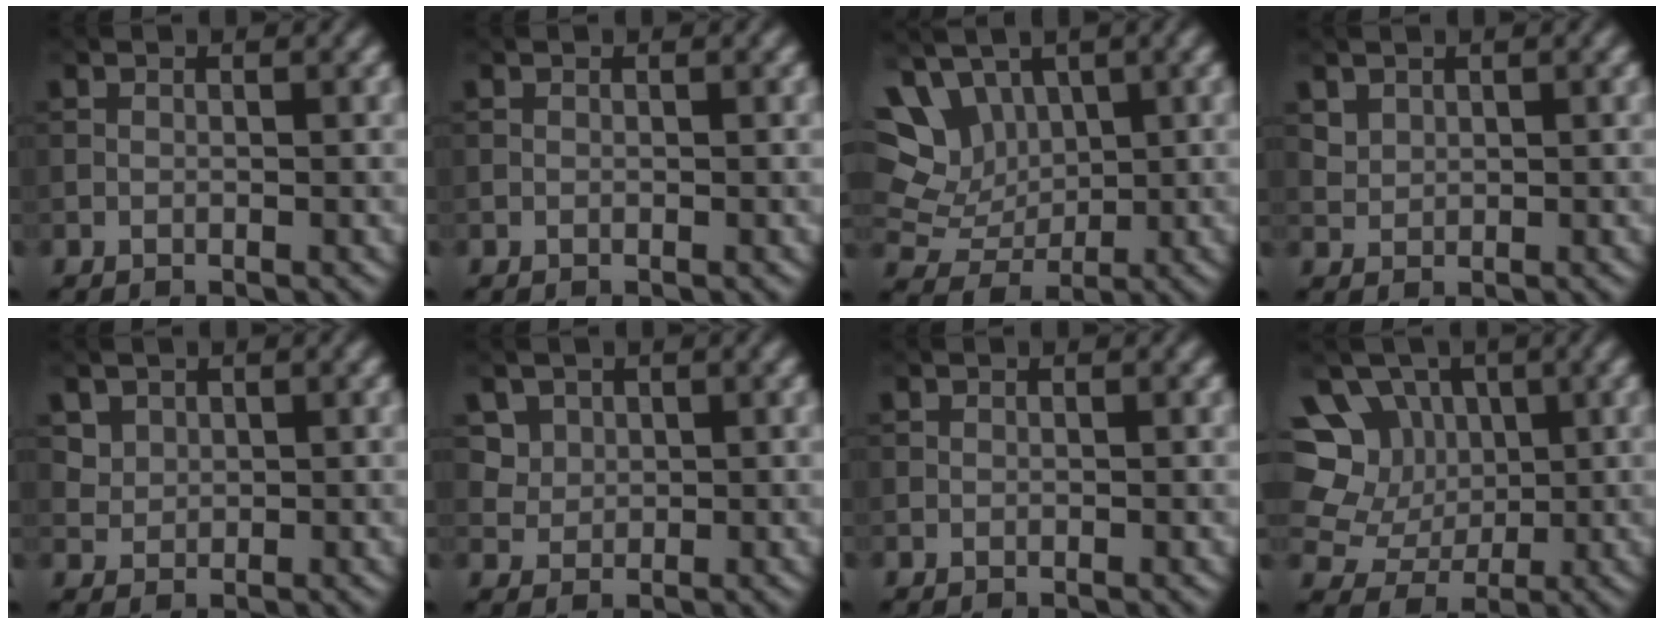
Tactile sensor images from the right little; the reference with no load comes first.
{"total": 0.0}
{"total": 8.4, "force": [3.5, 6.3, 4.3], "torque": [-0.085, 0.016, 0.065]}
{"total": 1.3, "force": [0.8, 0.9, 0.3], "torque": [-0.006, -0.003, 0.023]}
{"total": 1.8, "force": [1.1, 1.3, 0.5], "torque": [-0.016, -0.014, 0.039]}
{"total": 3.0, "force": [1.7, 2.3, 1.1], "torque": [-0.038, -0.009, 0.052]}
{"total": 0.0}
{"total": 9.1, "force": [3.0, 7.7, 4.0], "torque": [-0.081, 0.020, 0.038]}